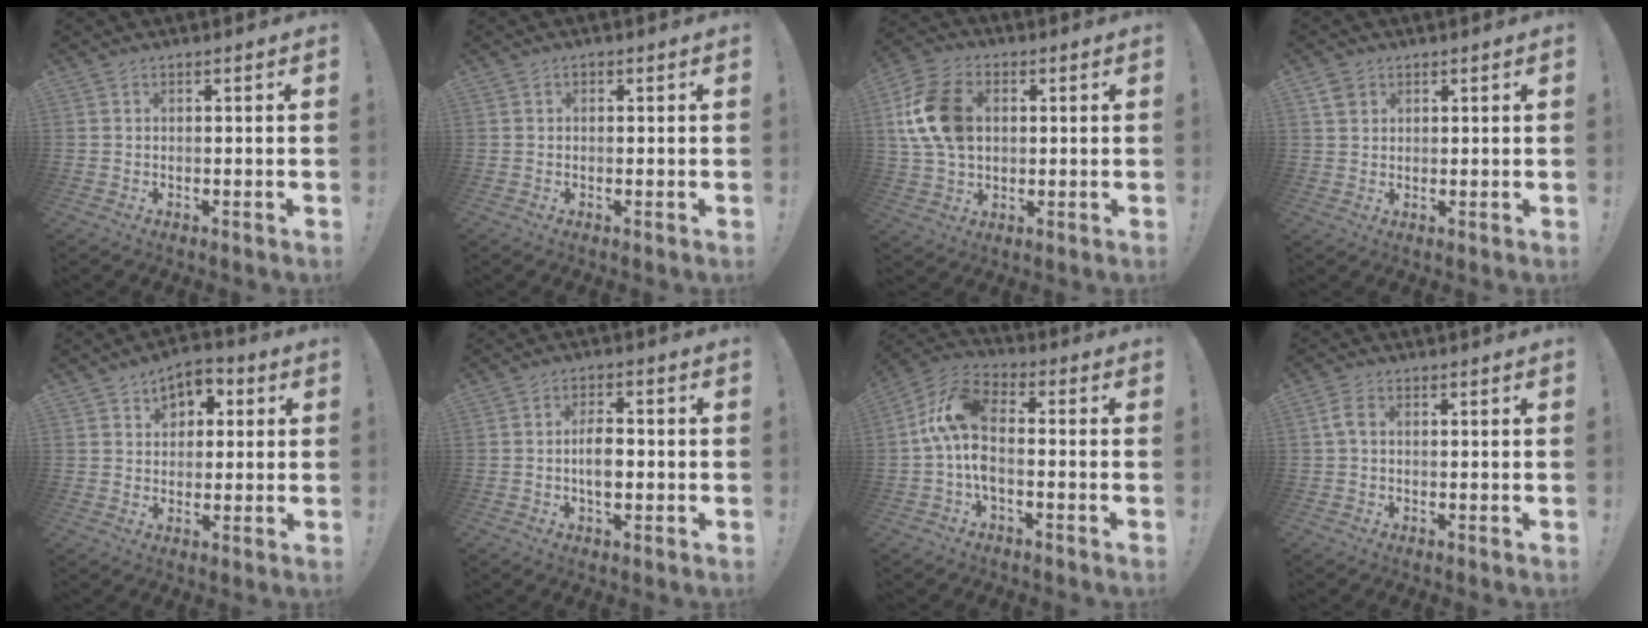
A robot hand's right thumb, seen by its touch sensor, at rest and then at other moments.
{"total": 0.7, "force": [-0.3, 0.6, 0.2], "torque": [0.001, 0.000, -0.007]}
{"total": 16.0, "force": [2.7, 11.3, 10.9], "torque": [-0.199, 0.003, 0.053]}
{"total": 3.1, "force": [1.9, 2.3, 0.9], "torque": [-0.011, -0.008, 0.035]}
{"total": 6.4, "force": [2.6, 5.2, 2.7], "torque": [-0.040, -0.006, 0.046]}
{"total": 5.9, "force": [-0.9, 3.1, 4.9], "torque": [-0.081, 0.005, -0.021]}
{"total": 12.1, "force": [-1.1, 6.7, 10.0], "torque": [-0.199, 0.018, -0.013]}
{"total": 3.2, "force": [0.3, 2.1, 2.4], "torque": [-0.049, 0.010, 0.007]}